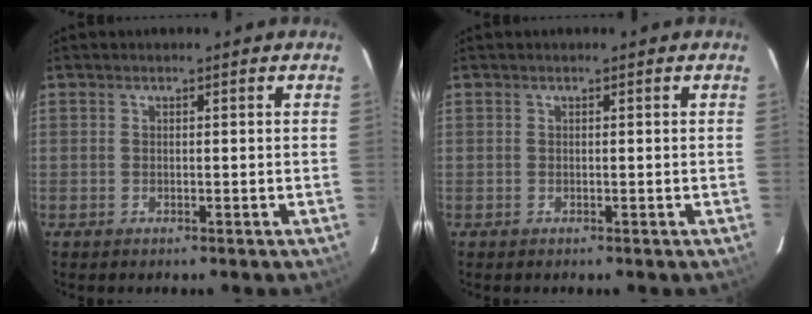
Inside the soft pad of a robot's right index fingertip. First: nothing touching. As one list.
[{"total": 0.0}]